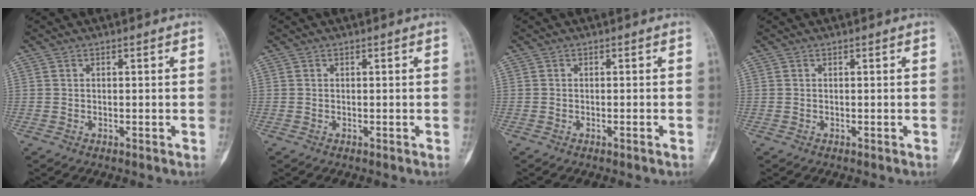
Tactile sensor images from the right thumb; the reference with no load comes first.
{"total": 0.0}
{"total": 0.7, "force": [-0.4, 0.0, 0.5], "torque": [-0.014, 0.000, -0.004]}
{"total": 0.0}